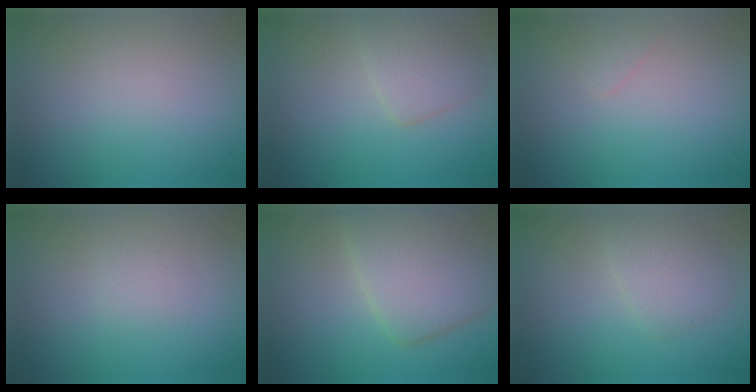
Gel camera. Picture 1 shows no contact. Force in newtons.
{"total": 2.5, "press": 2.5, "slide": 0.2}
{"total": 0.6, "press": 0.6, "slide": 0.1}
{"total": 0.7, "press": 0.7, "slide": 0.0}
{"total": 6.2, "press": 6.2, "slide": 0.1}
{"total": 2.2, "press": 2.2, "slide": 0.0}